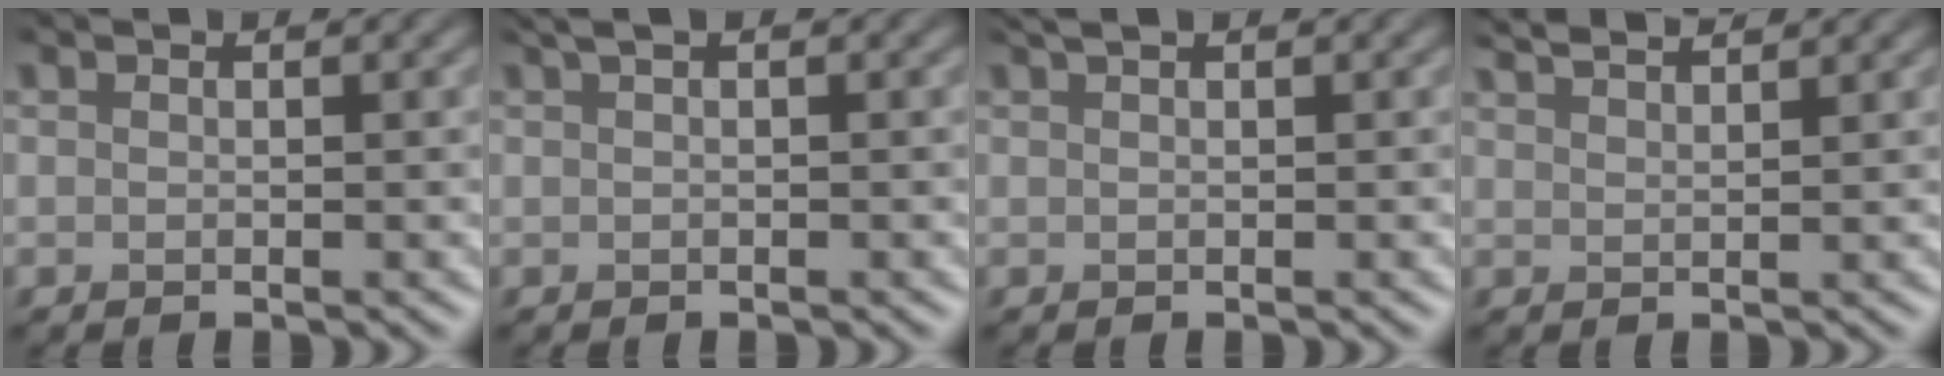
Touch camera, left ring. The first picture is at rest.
{"total": 1.7, "force": [0.9, 0.4, 1.4], "torque": [-0.022, 0.002, 0.011]}
{"total": 1.5, "force": [1.0, 0.3, 1.1], "torque": [-0.016, 0.000, 0.011]}
{"total": 3.9, "force": [3.3, 0.9, 1.9], "torque": [-0.001, 0.018, 0.027]}